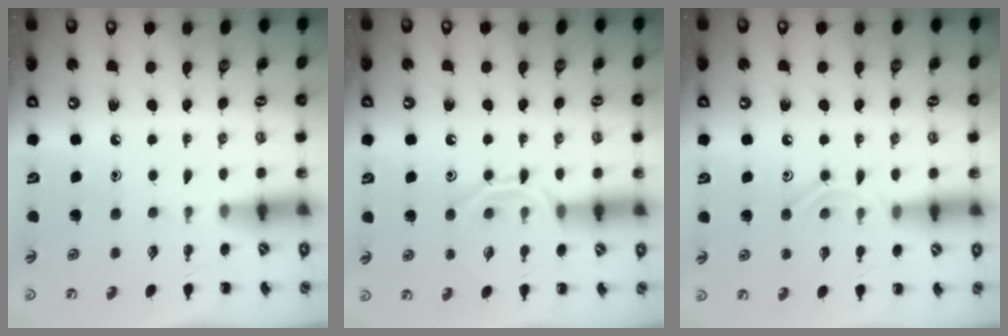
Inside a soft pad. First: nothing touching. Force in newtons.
{"total": 9.8, "press": 9.8, "slide": 0.7}
{"total": 8.4, "press": 8.4, "slide": 1.0}